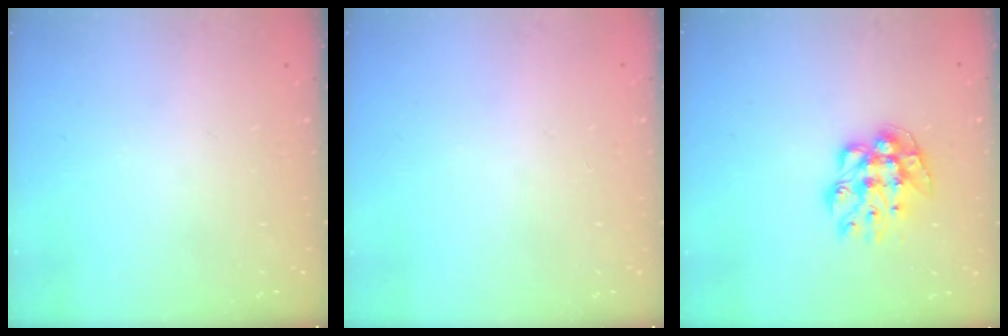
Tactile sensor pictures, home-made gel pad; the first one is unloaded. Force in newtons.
{"total": 0.7, "press": 0.7, "slide": 0.2}
{"total": 10.3, "press": 10.3, "slide": 0.5}